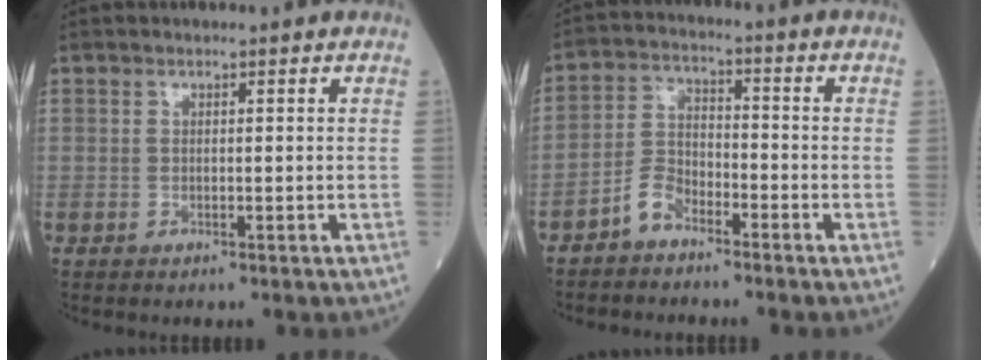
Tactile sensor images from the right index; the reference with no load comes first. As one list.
[{"total": 4.8, "force": [-3.5, 2.5, 2.1], "torque": [-0.041, 0.005, -0.074]}]